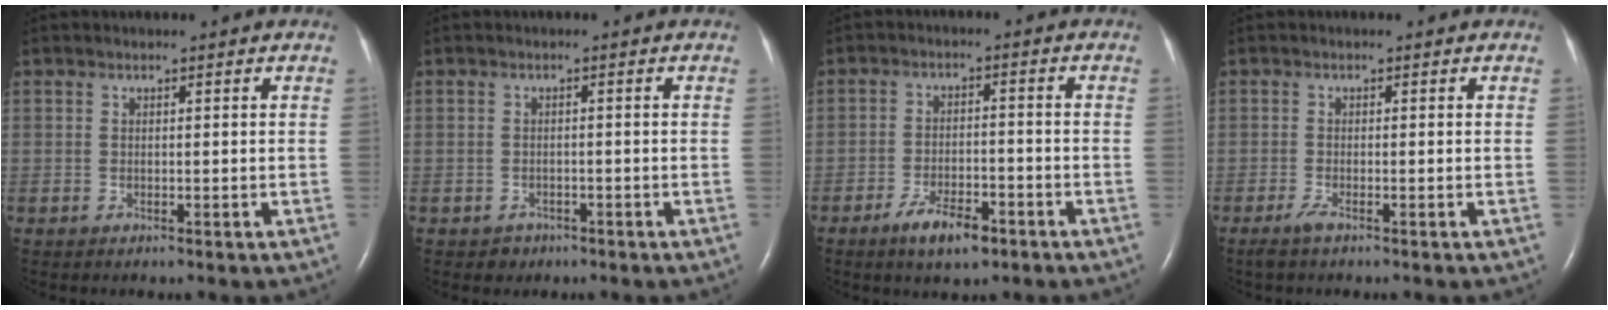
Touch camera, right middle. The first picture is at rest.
{"total": 1.6, "force": [-1.0, 1.2, 0.0], "torque": [-0.004, 0.005, -0.013]}
{"total": 6.1, "force": [-3.9, 2.0, 4.2], "torque": [-0.082, -0.003, -0.064]}
{"total": 1.4, "force": [-1.0, 0.0, 1.0], "torque": [-0.031, -0.006, -0.024]}